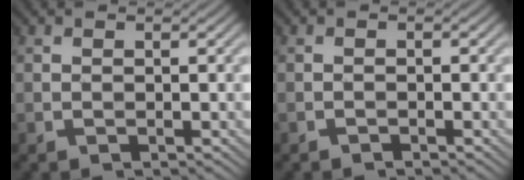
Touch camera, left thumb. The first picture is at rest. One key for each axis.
{"total": 0.6, "fx": -0.5, "fy": 0.1, "fz": 0.3, "tx": -0.003, "ty": 0.001, "tz": -0.011}